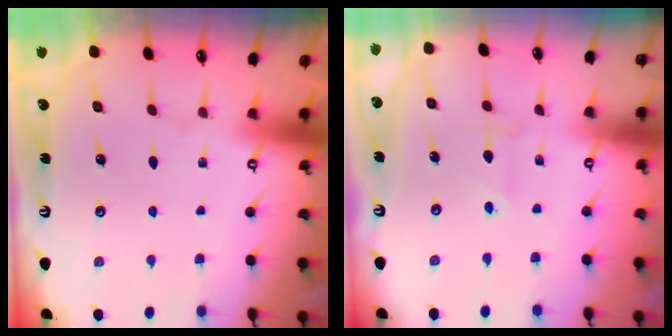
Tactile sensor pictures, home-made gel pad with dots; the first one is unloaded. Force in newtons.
{"total": 2.0, "press": 2.0, "slide": 0.2}